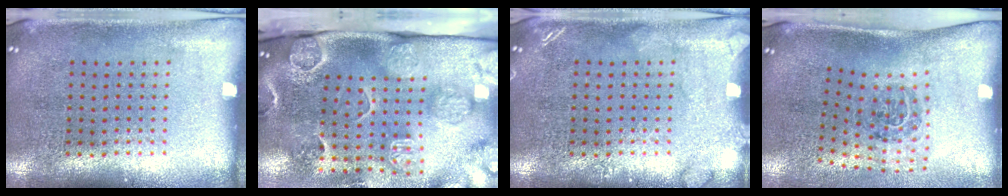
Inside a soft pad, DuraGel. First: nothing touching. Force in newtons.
{"total": 4.6, "press": 3.4, "slide": 3.1}
{"total": 1.5, "press": 1.5, "slide": 0.2}
{"total": 1.8, "press": 1.1, "slide": 1.4}